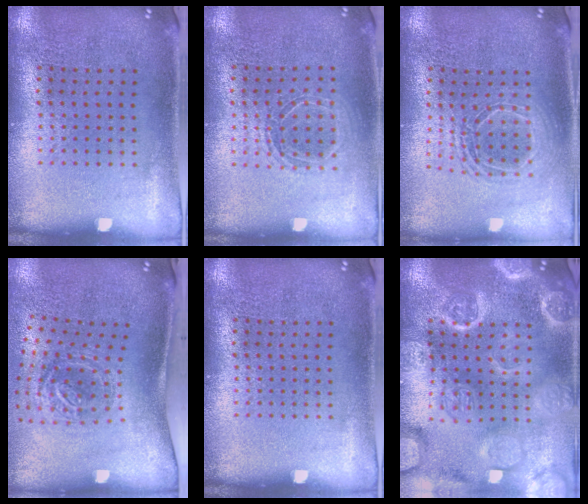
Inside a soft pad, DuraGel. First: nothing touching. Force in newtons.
{"total": 1.3, "press": 1.3, "slide": 0.5}
{"total": 1.7, "press": 1.4, "slide": 0.9}
{"total": 1.9, "press": 1.2, "slide": 1.5}
{"total": 0.0}
{"total": 4.5, "press": 4.5, "slide": 0.6}